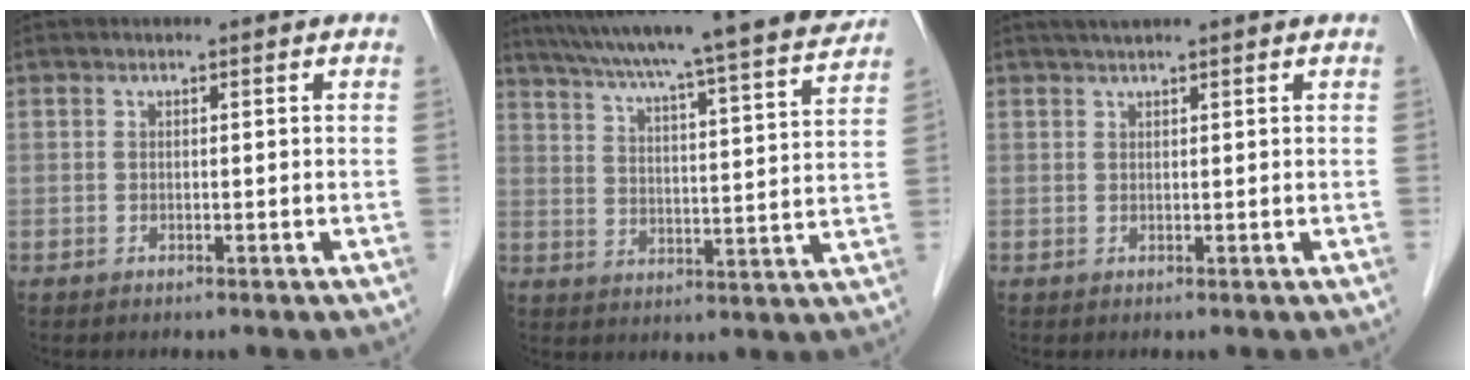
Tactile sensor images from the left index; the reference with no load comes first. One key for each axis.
{"total": 23.6, "fx": 20.9, "fy": 0.0, "fz": 11.0, "tx": -0.181, "ty": -0.022, "tz": 0.287}
{"total": 2.5, "fx": 2.2, "fy": 0.0, "fz": 1.3, "tx": -0.017, "ty": 0.020, "tz": 0.037}